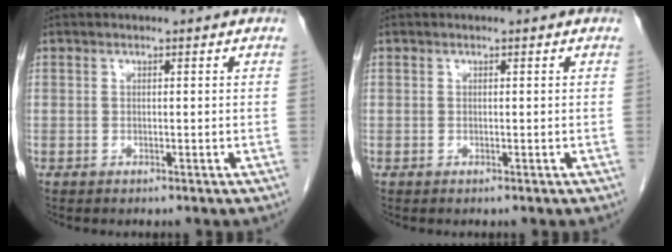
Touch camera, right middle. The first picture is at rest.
{"total": 0.0}